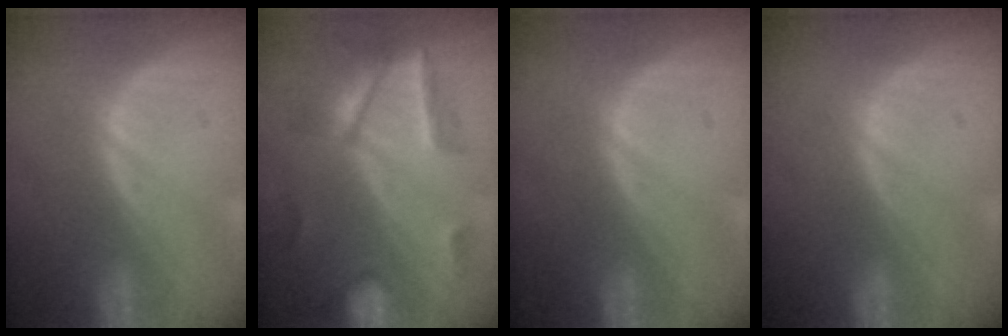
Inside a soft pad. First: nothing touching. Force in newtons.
{"total": 6.6, "press": 6.4, "slide": 1.6}
{"total": 0.0}
{"total": 0.0}